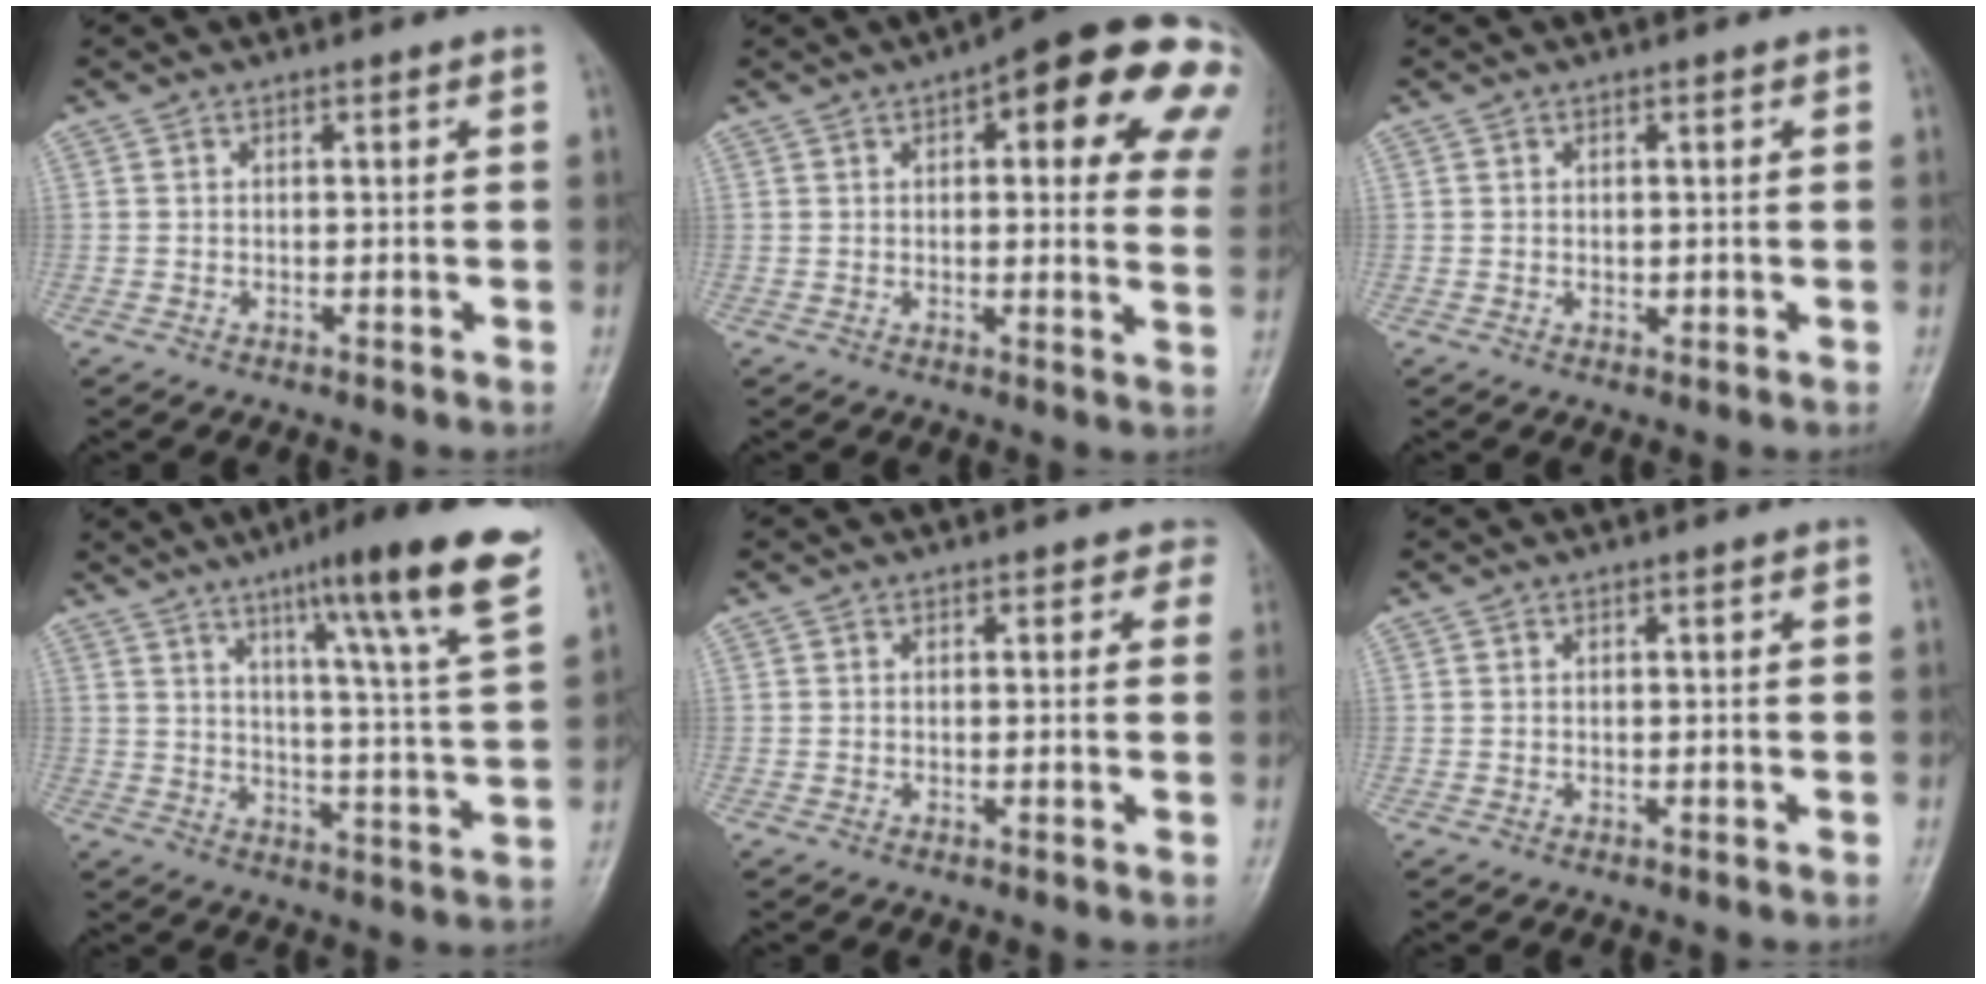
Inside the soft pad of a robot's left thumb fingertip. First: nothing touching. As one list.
[{"total": 21.3, "force": [8.4, 7.3, 18.1], "torque": [-0.190, 0.001, 0.091]}, {"total": 0.7, "force": [0.2, 0.6, 0.4], "torque": [-0.005, -0.001, 0.003]}, {"total": 19.2, "force": [11.5, 1.1, 15.3], "torque": [-0.200, -0.051, 0.155]}, {"total": 2.0, "force": [1.4, 1.4, 0.3], "torque": [0.022, -0.006, -0.002]}, {"total": 0.0}]